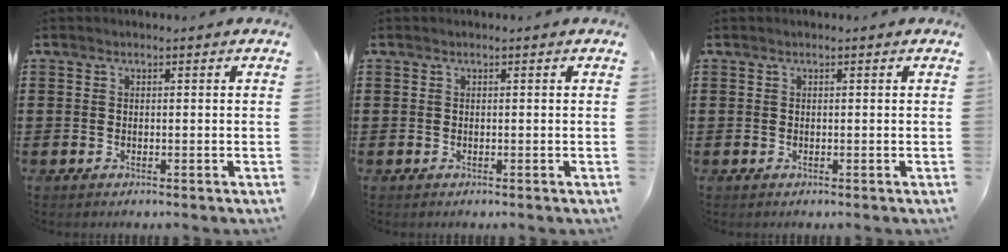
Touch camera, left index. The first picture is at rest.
{"total": 0.0}
{"total": 0.0}